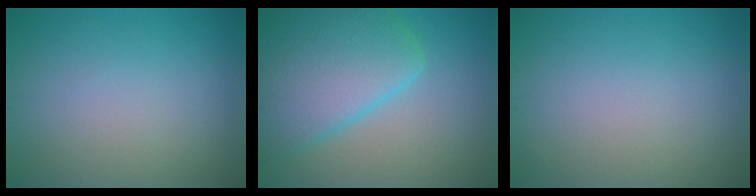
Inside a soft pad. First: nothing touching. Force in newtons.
{"total": 8.8, "press": 8.8, "slide": 0.4}
{"total": 0.0}